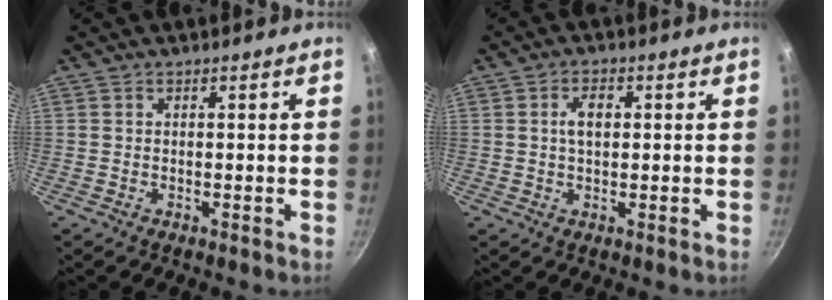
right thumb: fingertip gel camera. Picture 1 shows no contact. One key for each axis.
{"total": 4.1, "fx": 0.7, "fy": 2.5, "fz": 3.2, "tx": -0.044, "ty": 0.007, "tz": 0.011}